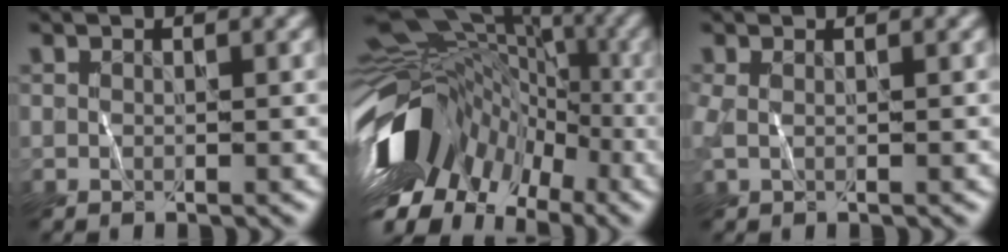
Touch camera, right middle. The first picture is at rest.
{"total": 14.6, "force": [-4.6, 9.9, 9.8], "torque": [-0.187, 0.010, -0.082]}
{"total": 1.3, "force": [0.1, 0.7, 1.1], "torque": [-0.033, 0.000, -0.001]}